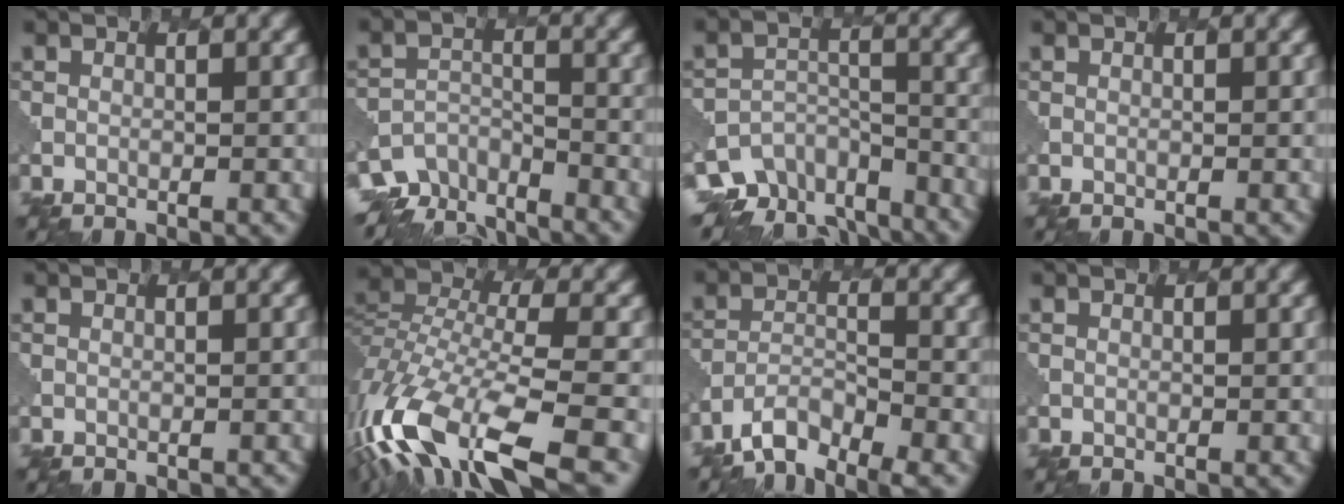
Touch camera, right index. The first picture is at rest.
{"total": 5.5, "force": [-5.1, 1.8, 0.9], "torque": [-0.016, -0.017, -0.093]}
{"total": 8.6, "force": [-7.2, 4.4, 1.8], "torque": [-0.020, -0.007, -0.092]}
{"total": 0.0}
{"total": 0.5, "force": [-0.5, 0.1, 0.0], "torque": [0.003, -0.002, -0.004]}
{"total": 13.1, "force": [-7.6, 4.9, 9.5], "torque": [-0.212, 0.001, -0.130]}
{"total": 4.9, "force": [-4.2, 1.5, 2.1], "torque": [-0.036, -0.007, -0.079]}
{"total": 0.0}